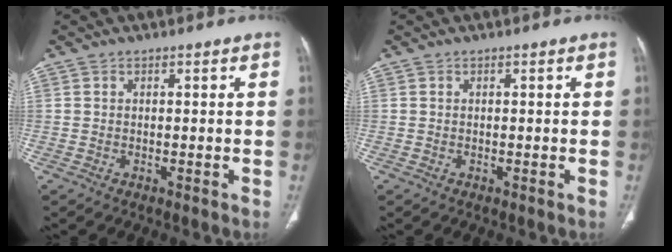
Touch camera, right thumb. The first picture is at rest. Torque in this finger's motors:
{"motor_torque": [0.00, 0.00, -0.14, 0.11, 0.02]}